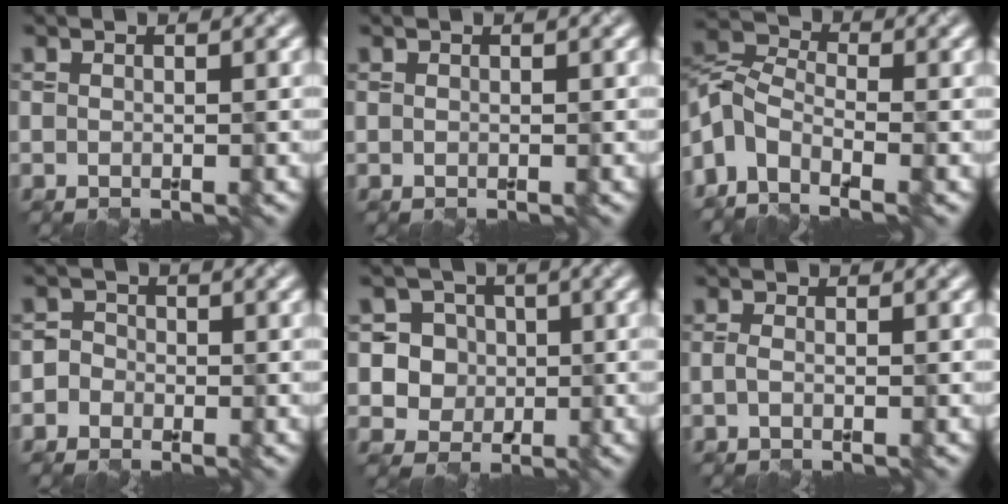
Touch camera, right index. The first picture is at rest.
{"total": 0.0}
{"total": 5.8, "force": [-3.6, 3.0, 3.5], "torque": [-0.070, 0.002, -0.087]}
{"total": 2.1, "force": [-0.9, 1.9, 0.2], "torque": [0.019, 0.014, -0.028]}
{"total": 6.0, "force": [0.8, 5.7, 1.7], "torque": [-0.024, 0.021, 0.005]}
{"total": 0.8, "force": [-0.4, 0.2, 0.6], "torque": [-0.016, 0.001, -0.010]}